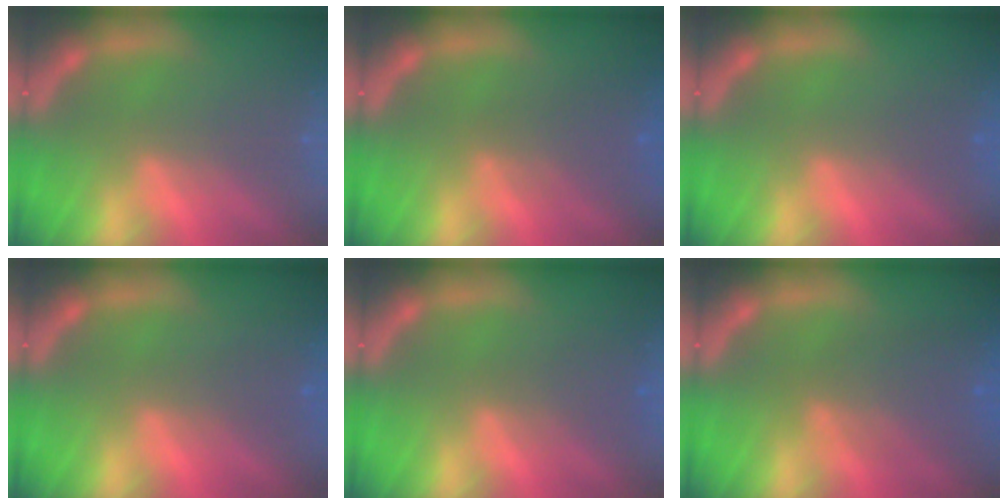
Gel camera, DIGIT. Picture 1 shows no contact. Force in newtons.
{"total": 3.0}
{"total": 0.9}
{"total": 1.5}
{"total": 2.0}
{"total": 4.5}